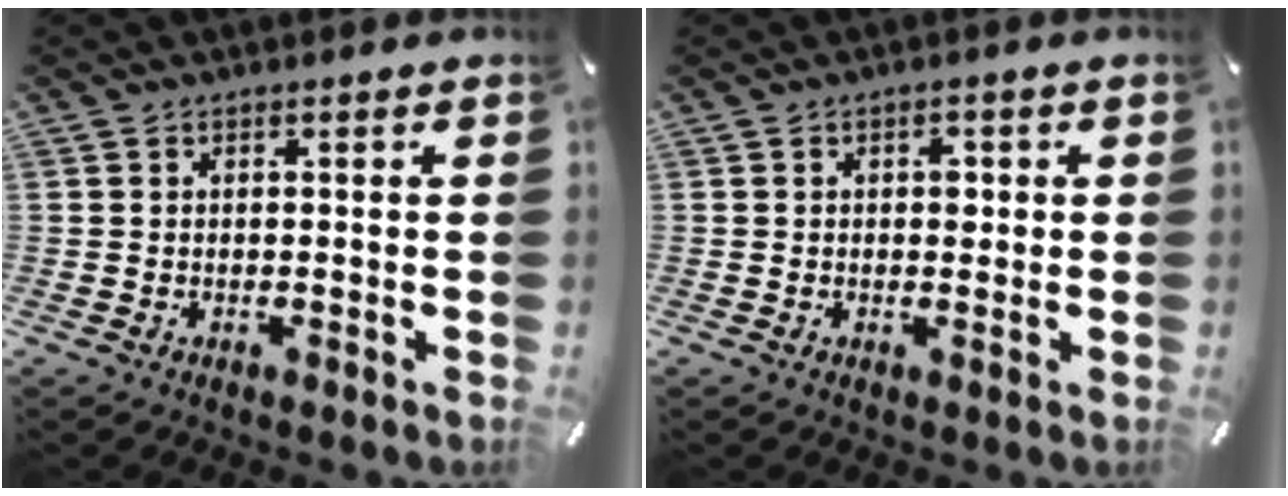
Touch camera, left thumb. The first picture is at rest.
{"total": 2.3, "force": [0.3, 1.6, 1.7], "torque": [-0.010, -0.001, -0.002]}